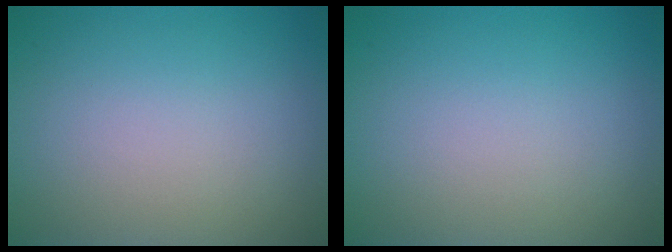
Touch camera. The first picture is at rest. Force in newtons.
{"total": 0.0}